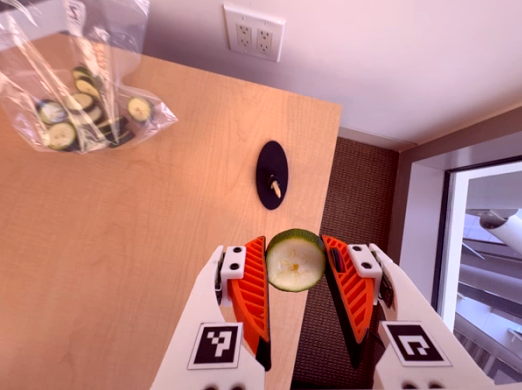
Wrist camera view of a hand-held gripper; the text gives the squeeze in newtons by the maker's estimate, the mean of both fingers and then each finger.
{"total": 9.0, "left": 9.3, "right": 8.8}